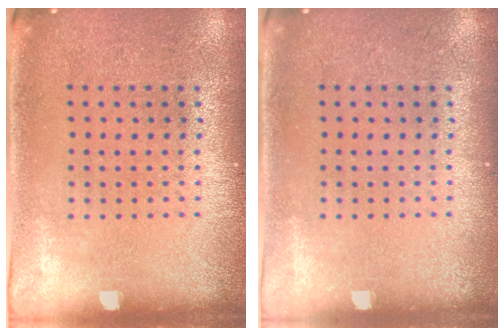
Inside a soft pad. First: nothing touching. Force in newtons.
{"total": 0.0}